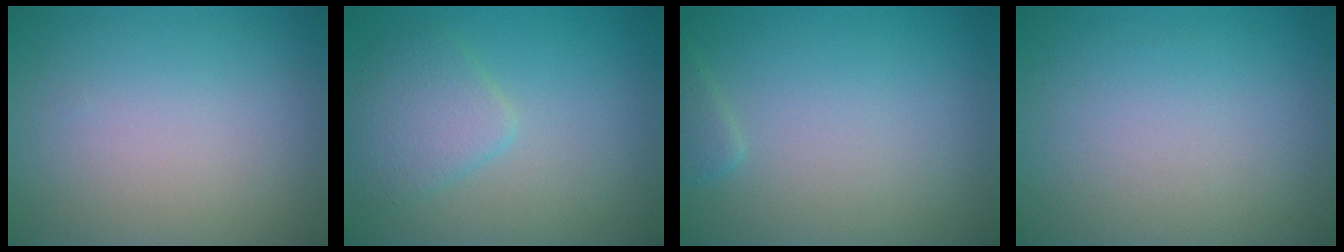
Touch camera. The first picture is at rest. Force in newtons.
{"total": 3.2, "press": 3.2, "slide": 0.1}
{"total": 0.9, "press": 0.9, "slide": 0.0}
{"total": 0.0}